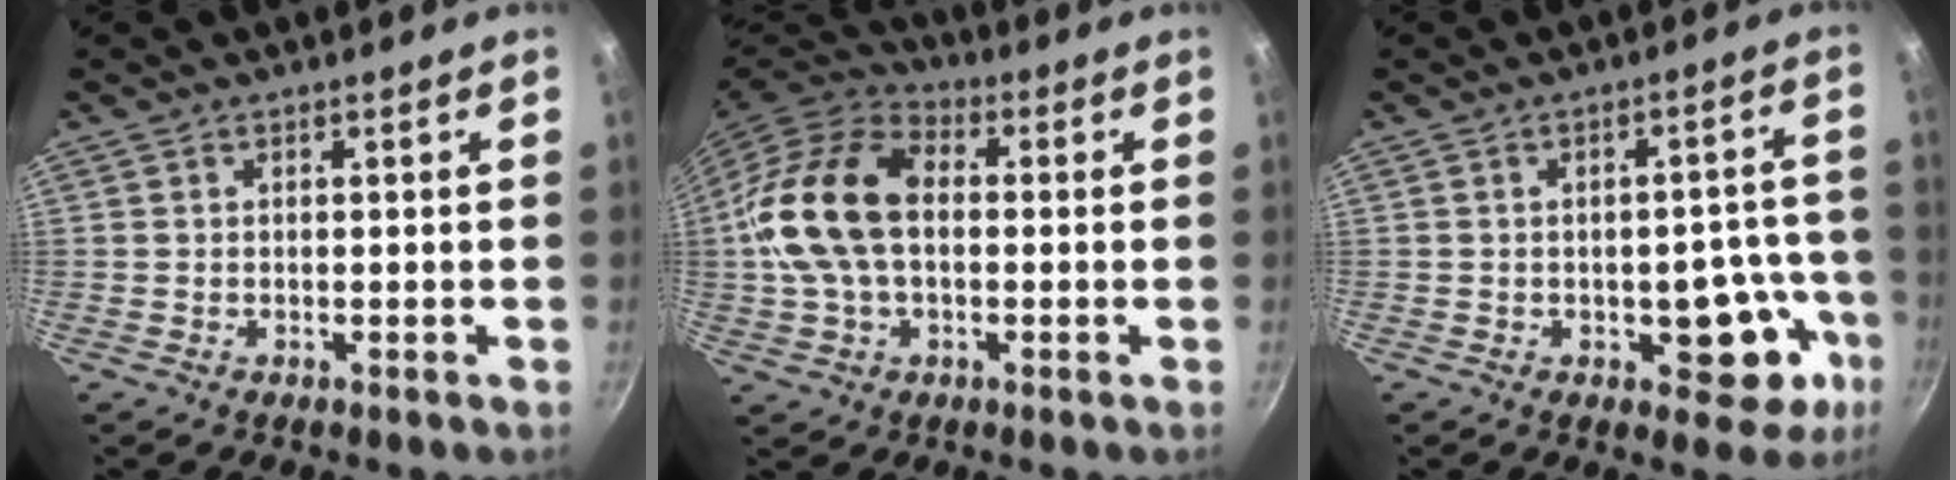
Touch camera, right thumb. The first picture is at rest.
{"total": 17.6, "force": [0.5, 11.6, 13.3], "torque": [-0.241, 0.033, -0.003]}
{"total": 11.6, "force": [-4.0, 6.4, 8.9], "torque": [-0.046, 0.028, -0.046]}